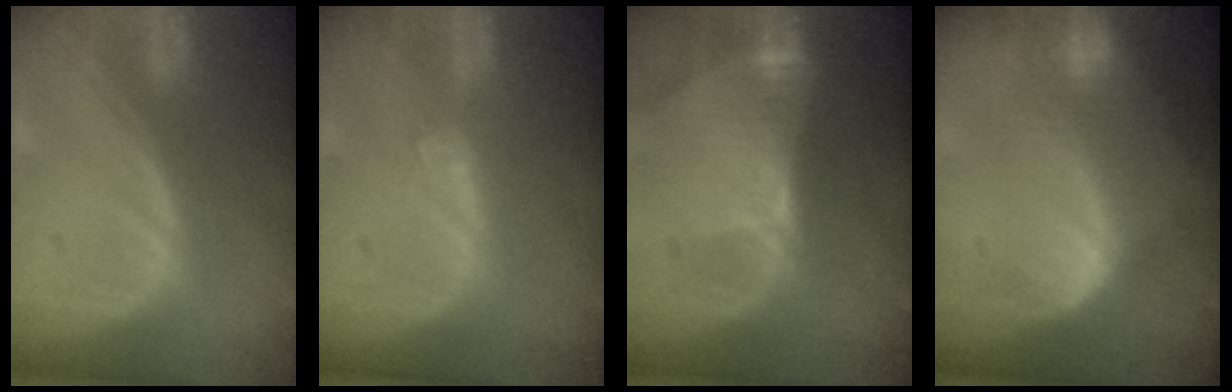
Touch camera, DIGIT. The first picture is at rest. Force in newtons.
{"total": 1.7, "press": 1.4, "slide": 1.0}
{"total": 9.5, "press": 8.4, "slide": 4.5}
{"total": 6.9, "press": 6.8, "slide": 1.4}